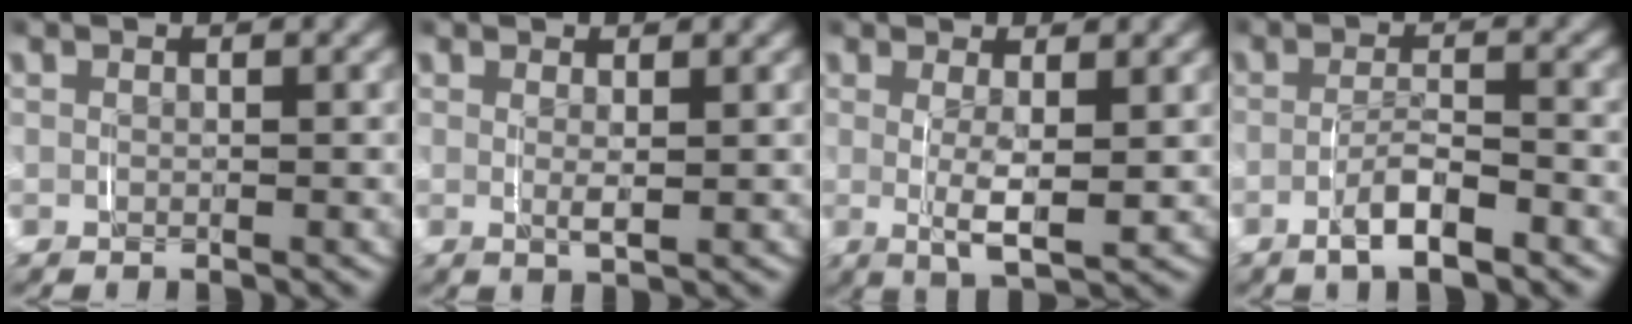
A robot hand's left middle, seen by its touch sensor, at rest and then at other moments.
{"total": 1.4, "force": [0.5, 0.1, 1.3], "torque": [-0.027, -0.007, 0.013]}
{"total": 4.1, "force": [0.2, 1.1, 3.9], "torque": [-0.069, -0.014, 0.009]}
{"total": 3.1, "force": [-2.0, 0.6, 2.3], "torque": [-0.042, 0.003, -0.038]}